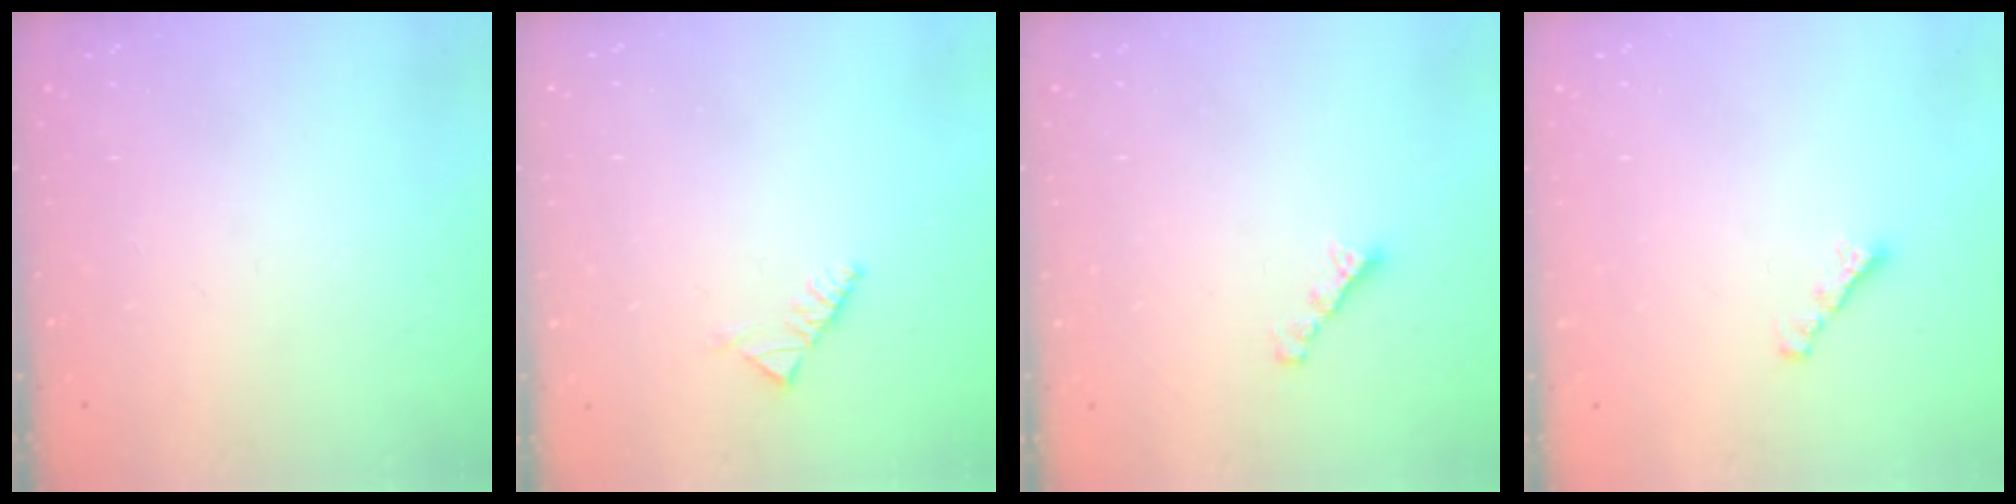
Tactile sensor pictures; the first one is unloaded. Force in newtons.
{"total": 2.6, "press": 2.5, "slide": 0.8}
{"total": 3.0, "press": 3.0, "slide": 0.1}
{"total": 1.6, "press": 1.5, "slide": 0.5}